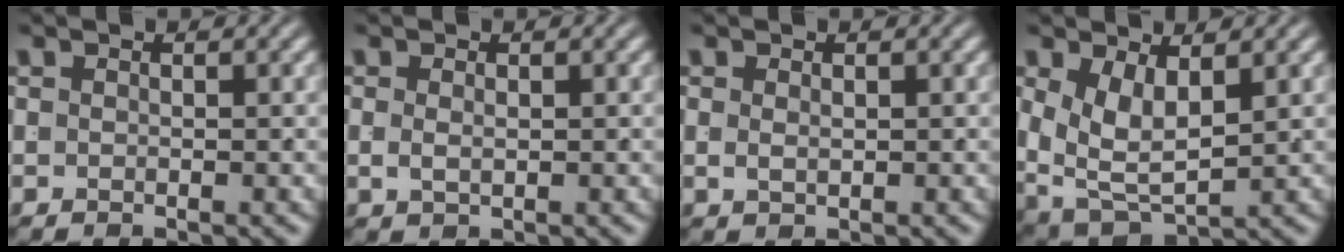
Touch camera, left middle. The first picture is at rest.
{"total": 0.8, "force": [0.2, 0.3, 0.7], "torque": [-0.013, -0.002, 0.011]}
{"total": 0.6, "force": [0.4, 0.0, 0.5], "torque": [-0.004, 0.001, 0.014]}
{"total": 7.9, "force": [-0.2, 6.6, 4.4], "torque": [-0.118, -0.042, 0.010]}